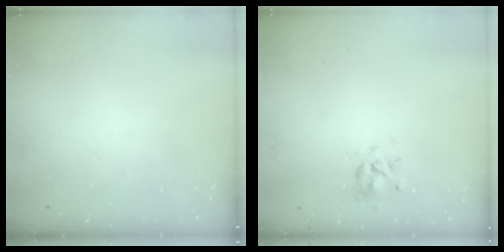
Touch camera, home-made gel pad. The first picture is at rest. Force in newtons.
{"total": 3.7, "press": 3.3, "slide": 1.6}